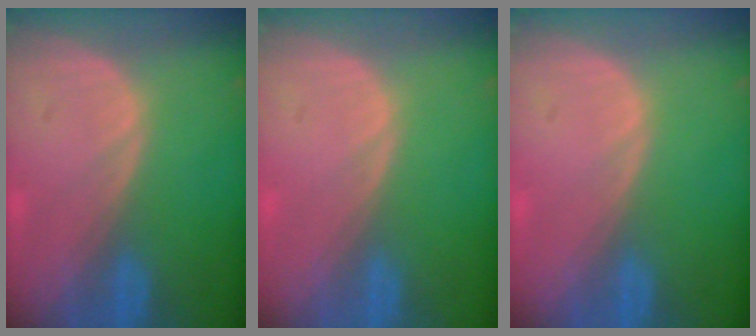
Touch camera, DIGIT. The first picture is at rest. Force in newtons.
{"total": 0.0}
{"total": 0.0}